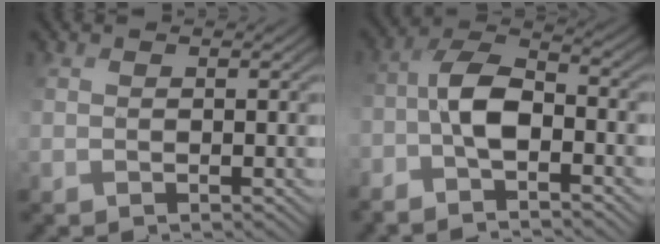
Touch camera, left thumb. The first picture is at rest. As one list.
[{"total": 6.2, "force": [-2.9, 2.5, 4.9], "torque": [-0.098, 0.010, -0.072]}]